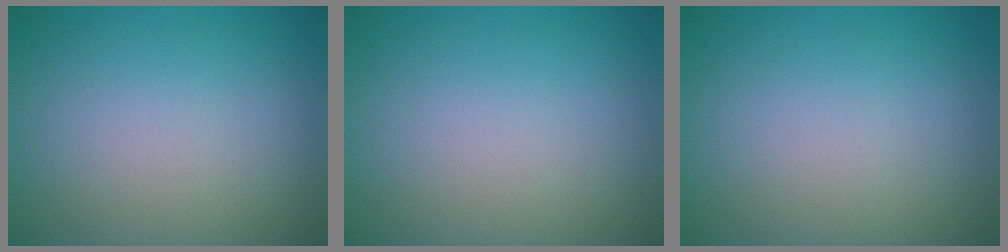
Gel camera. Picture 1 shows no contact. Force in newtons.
{"total": 0.0}
{"total": 0.0}